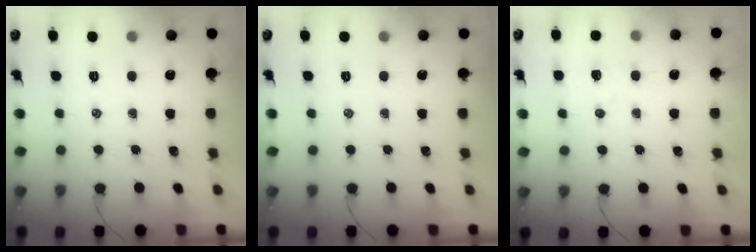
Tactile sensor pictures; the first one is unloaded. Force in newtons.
{"total": 0.0}
{"total": 3.7, "press": 3.6, "slide": 0.8}